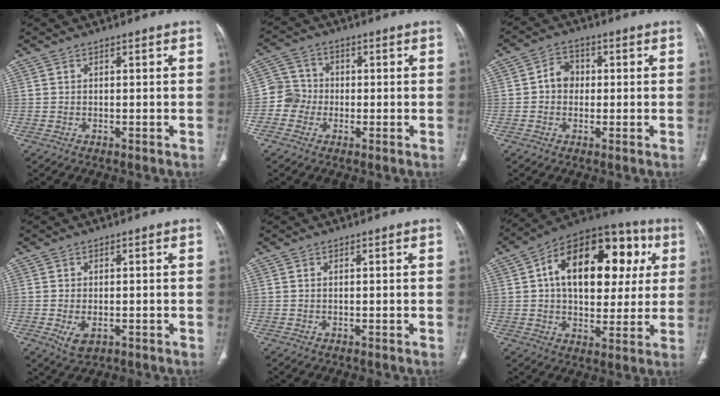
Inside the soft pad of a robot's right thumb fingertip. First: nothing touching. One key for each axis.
{"total": 5.5, "fx": -1.2, "fy": 5.2, "fz": 1.0, "tx": 0.006, "ty": 0.015, "tz": -0.035}
{"total": 5.1, "fx": 0.1, "fy": 4.4, "fz": 2.7, "tx": -0.022, "ty": 0.014, "tz": -0.007}
{"total": 3.8, "fx": -1.1, "fy": 2.2, "fz": 2.8, "tx": -0.050, "ty": -0.005, "tz": -0.010}
{"total": 0.0}
{"total": 25.1, "fx": 5.8, "fy": 14.8, "fz": 19.4, "tx": -0.255, "ty": 0.030, "tz": 0.081}